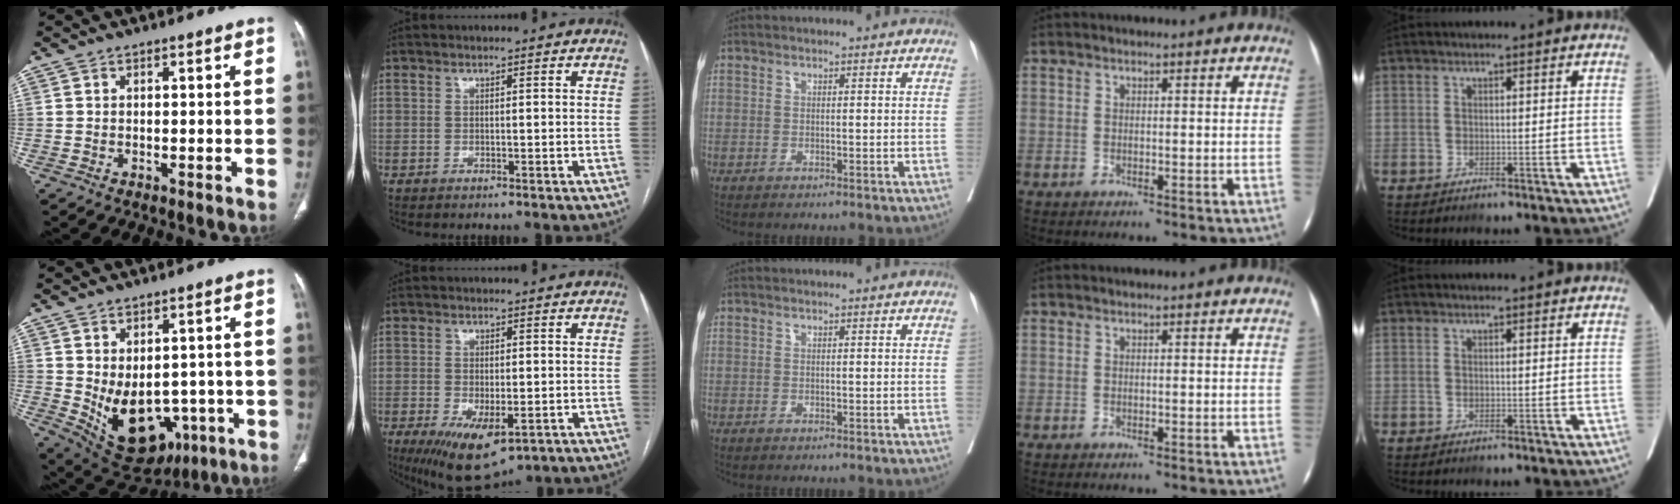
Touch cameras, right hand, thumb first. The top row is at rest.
{"thumb": {"total": 15.4, "force": [-3.0, 10.5, 10.8], "torque": [-0.140, 0.000, -0.008]}, "index": {"total": 9.8, "force": [-4.7, 3.9, 7.6], "torque": [-0.131, -0.021, -0.065]}}